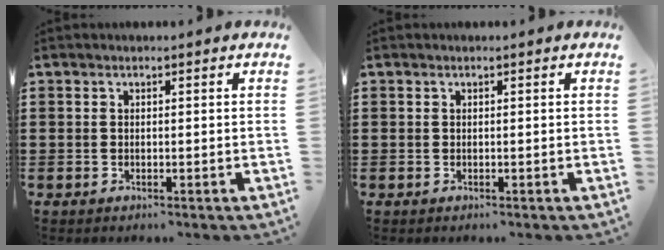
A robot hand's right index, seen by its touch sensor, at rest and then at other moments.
{"total": 0.0}